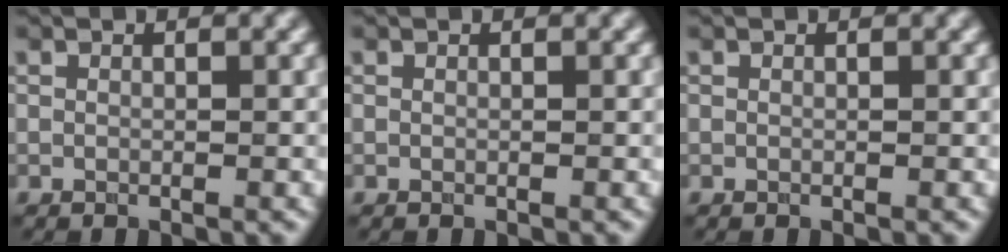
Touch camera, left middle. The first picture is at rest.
{"total": 0.0}
{"total": 0.0}